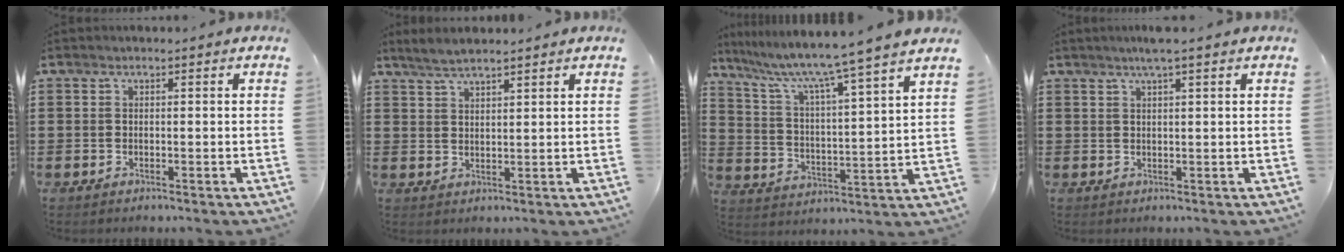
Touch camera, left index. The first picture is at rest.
{"total": 2.7, "force": [2.4, 0.2, 1.2], "torque": [-0.030, 0.001, 0.044]}
{"total": 7.3, "force": [6.1, -1.2, 3.8], "torque": [-0.102, -0.054, 0.090]}
{"total": 2.5, "force": [1.8, -0.2, 1.8], "torque": [-0.037, 0.000, 0.032]}